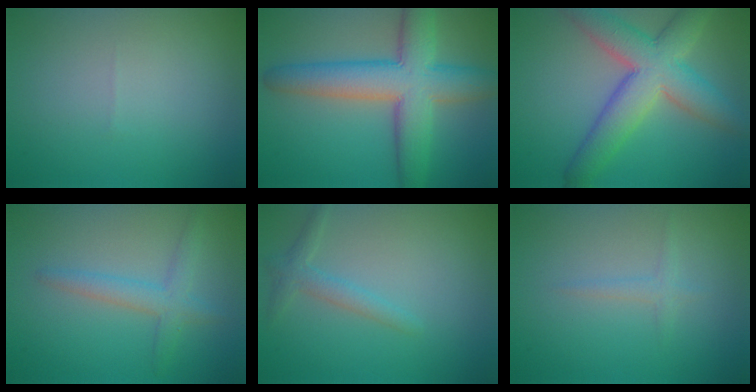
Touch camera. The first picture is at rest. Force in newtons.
{"total": 8.8, "press": 8.8, "slide": 0.3}
{"total": 8.2, "press": 8.1, "slide": 0.4}
{"total": 2.6, "press": 2.6, "slide": 0.1}
{"total": 1.8, "press": 1.8, "slide": 0.1}
{"total": 1.1, "press": 1.1, "slide": 0.0}